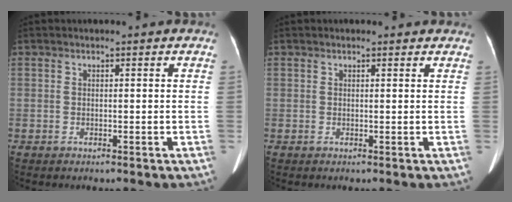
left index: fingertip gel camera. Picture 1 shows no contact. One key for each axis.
{"total": 1.4, "fx": 1.3, "fy": 0.5, "fz": 0.3, "tx": -0.007, "ty": 0.005, "tz": 0.011}